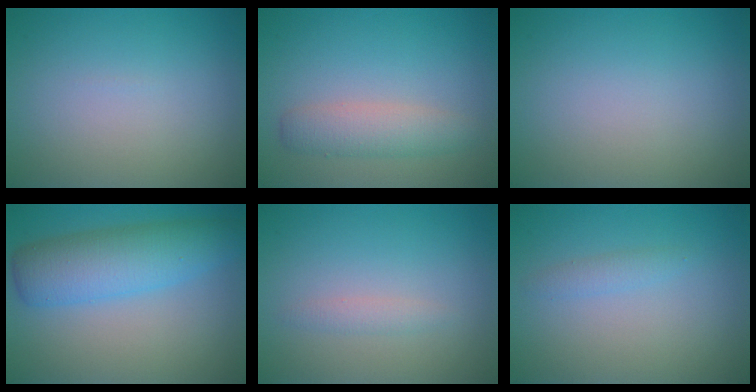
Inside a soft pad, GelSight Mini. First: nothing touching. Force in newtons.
{"total": 2.9, "press": 2.9, "slide": 0.1}
{"total": 0.0}
{"total": 6.2, "press": 6.2, "slide": 0.2}
{"total": 1.0, "press": 1.0, "slide": 0.0}
{"total": 1.0, "press": 1.0, "slide": 0.0}